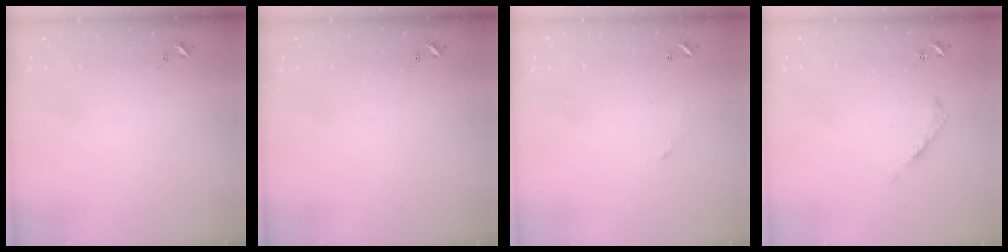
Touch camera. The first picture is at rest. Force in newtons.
{"total": 0.0}
{"total": 5.2, "press": 5.2, "slide": 0.3}
{"total": 5.3, "press": 5.3, "slide": 0.5}